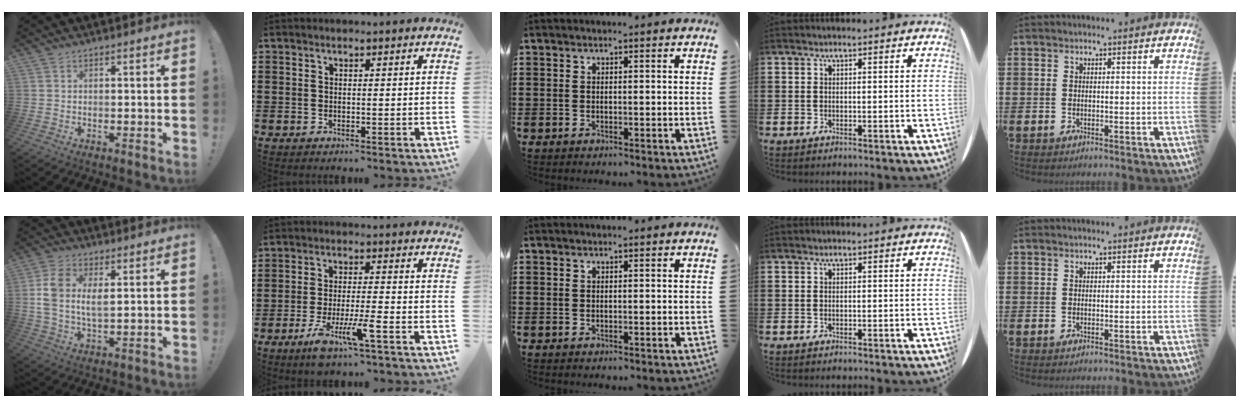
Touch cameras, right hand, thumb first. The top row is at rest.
{"thumb": {"total": 8.4, "force": [2.4, 4.7, 6.6], "torque": [-0.120, -0.007, 0.045]}, "index": {"total": 6.8, "force": [-4.1, 0.5, 5.5], "torque": [-0.113, -0.019, -0.076]}}